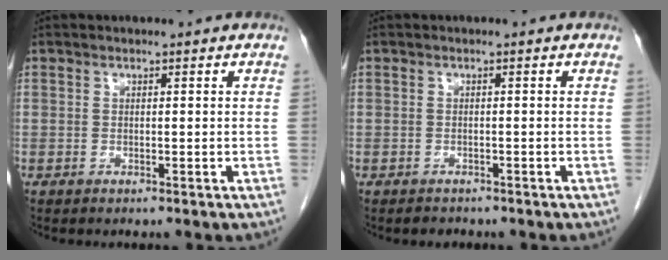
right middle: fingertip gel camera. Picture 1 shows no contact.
{"total": 1.4, "force": [-1.2, 0.7, 0.2], "torque": [-0.009, -0.001, -0.016]}